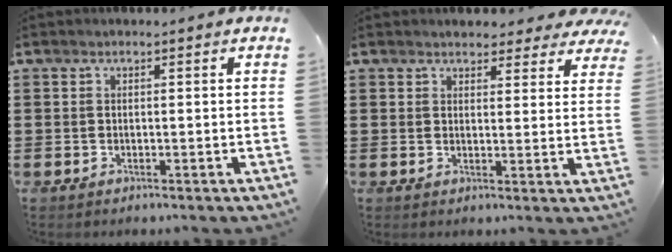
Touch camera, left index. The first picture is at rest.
{"total": 3.5, "force": [3.4, 0.8, 0.7], "torque": [-0.016, -0.009, 0.060]}